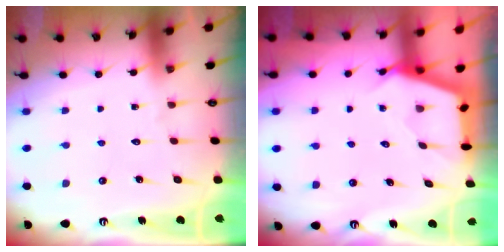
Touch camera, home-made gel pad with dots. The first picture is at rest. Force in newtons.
{"total": 2.7, "press": 2.7, "slide": 0.4}